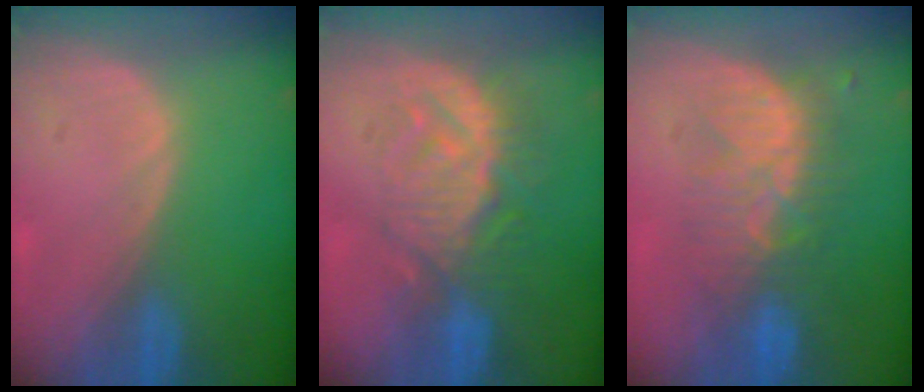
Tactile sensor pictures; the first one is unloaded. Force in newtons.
{"total": 9.2, "press": 8.6, "slide": 3.2}
{"total": 8.3, "press": 8.1, "slide": 2.0}